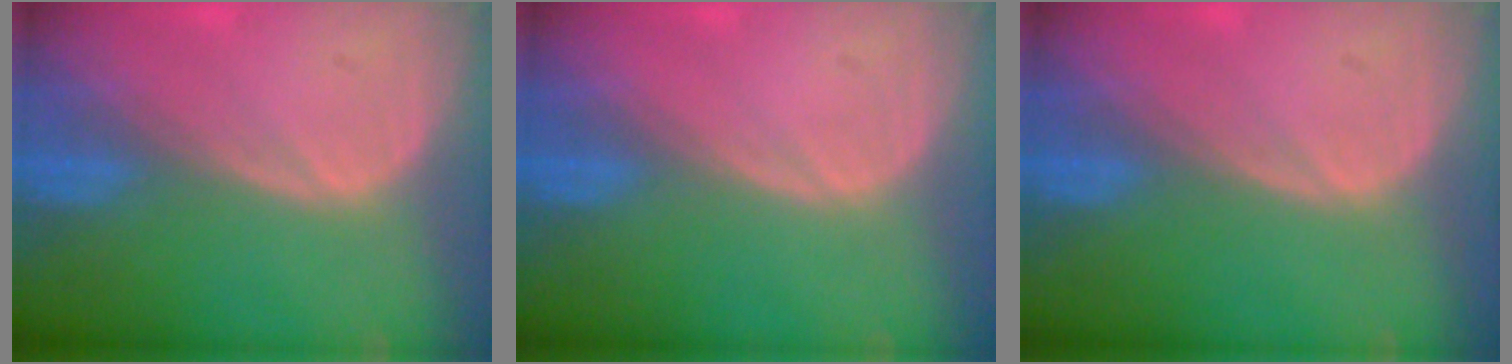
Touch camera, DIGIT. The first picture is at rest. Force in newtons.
{"total": 0.0}
{"total": 0.0}